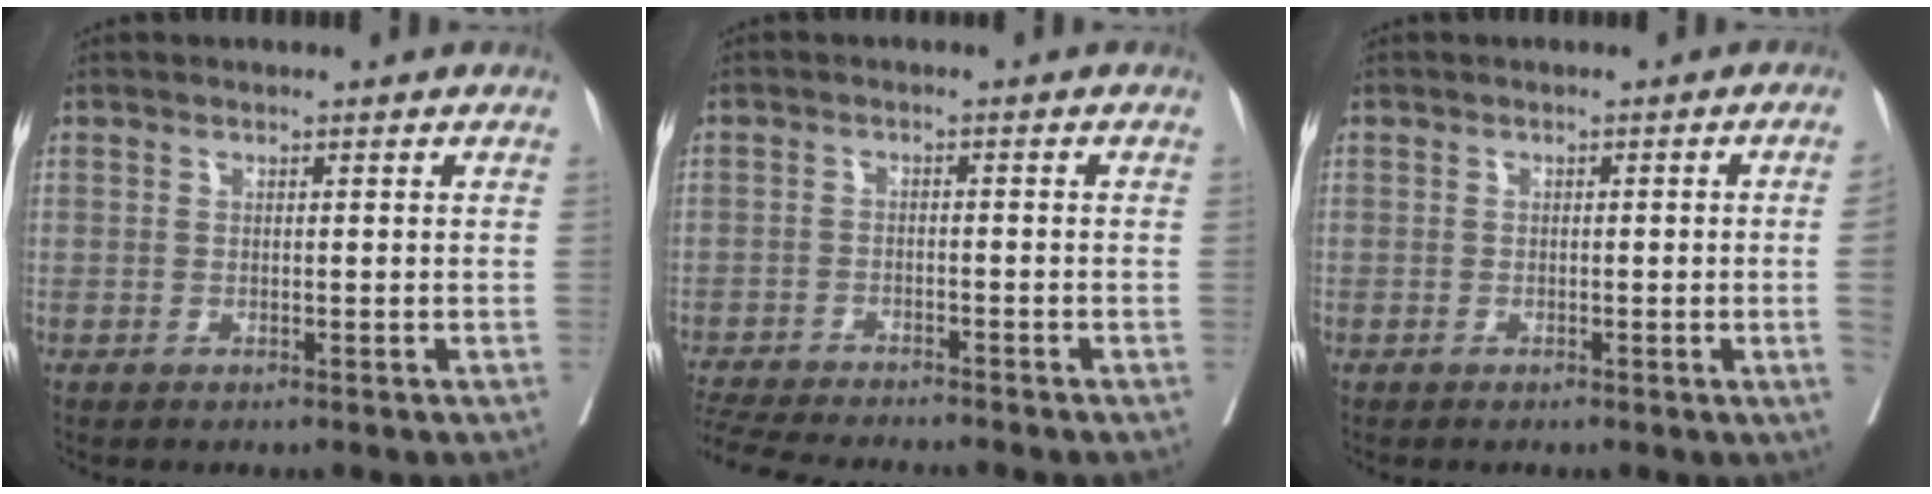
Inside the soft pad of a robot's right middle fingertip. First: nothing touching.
{"total": 11.5, "force": [-10.6, 0.6, 4.5], "torque": [-0.073, -0.016, -0.164]}
{"total": 3.4, "force": [-0.5, -1.1, 3.1], "torque": [-0.043, -0.003, -0.003]}